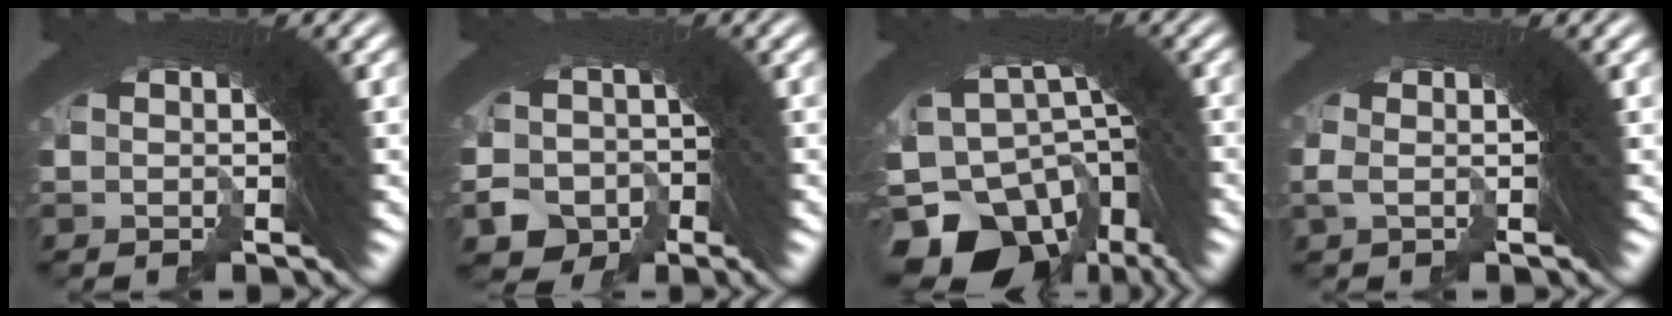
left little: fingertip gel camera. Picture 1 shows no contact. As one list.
[{"total": 9.7, "force": [-3.1, 8.5, 3.4], "torque": [-0.100, -0.050, -0.043]}, {"total": 14.2, "force": [-5.6, 9.2, 9.2], "torque": [-0.209, -0.062, -0.062]}, {"total": 1.7, "force": [0.3, -0.1, 1.7], "torque": [-0.018, 0.011, -0.002]}]